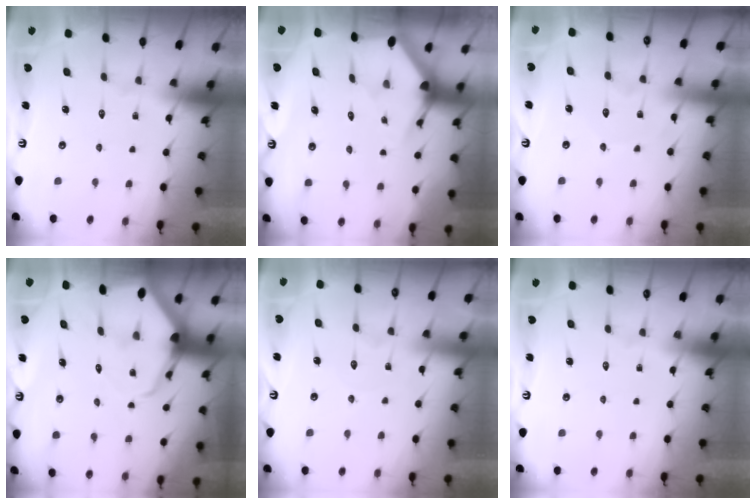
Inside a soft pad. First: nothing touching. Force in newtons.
{"total": 3.0, "press": 3.0, "slide": 0.2}
{"total": 3.3, "press": 3.3, "slide": 0.2}
{"total": 6.7, "press": 6.6, "slide": 0.8}
{"total": 3.8, "press": 3.7, "slide": 0.4}
{"total": 0.0}